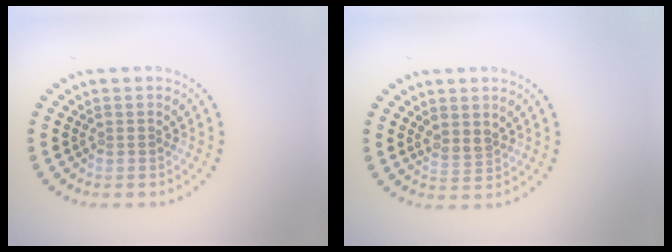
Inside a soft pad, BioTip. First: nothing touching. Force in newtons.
{"total": 1.6, "press": 1.3, "slide": 1.0}